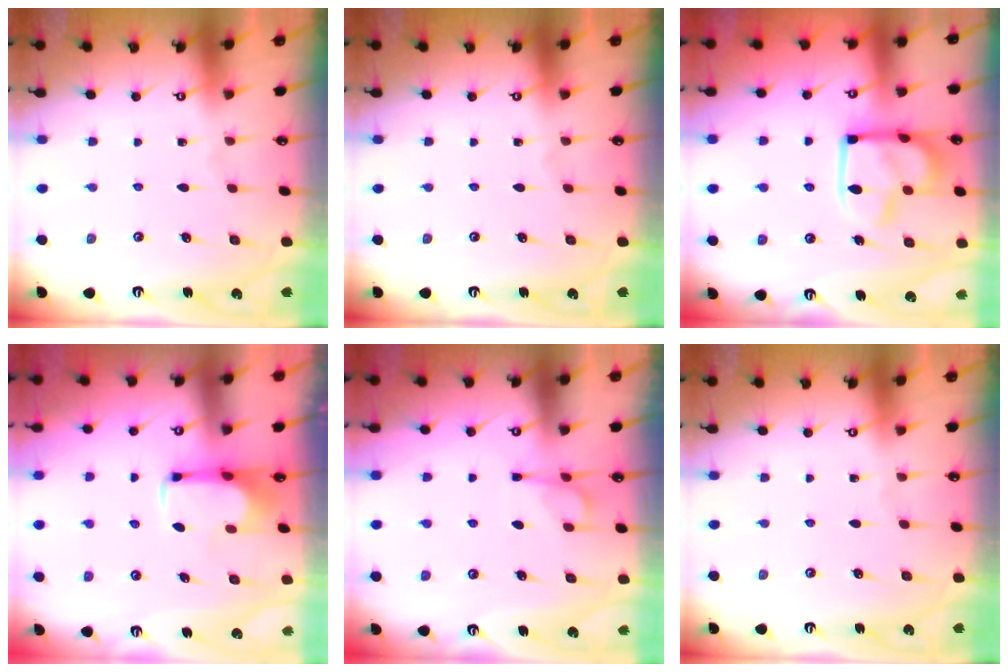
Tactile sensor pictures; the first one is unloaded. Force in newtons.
{"total": 0.0}
{"total": 15.2, "press": 15.1, "slide": 1.6}
{"total": 1.8, "press": 1.7, "slide": 0.5}
{"total": 2.9, "press": 2.7, "slide": 1.1}
{"total": 0.0}